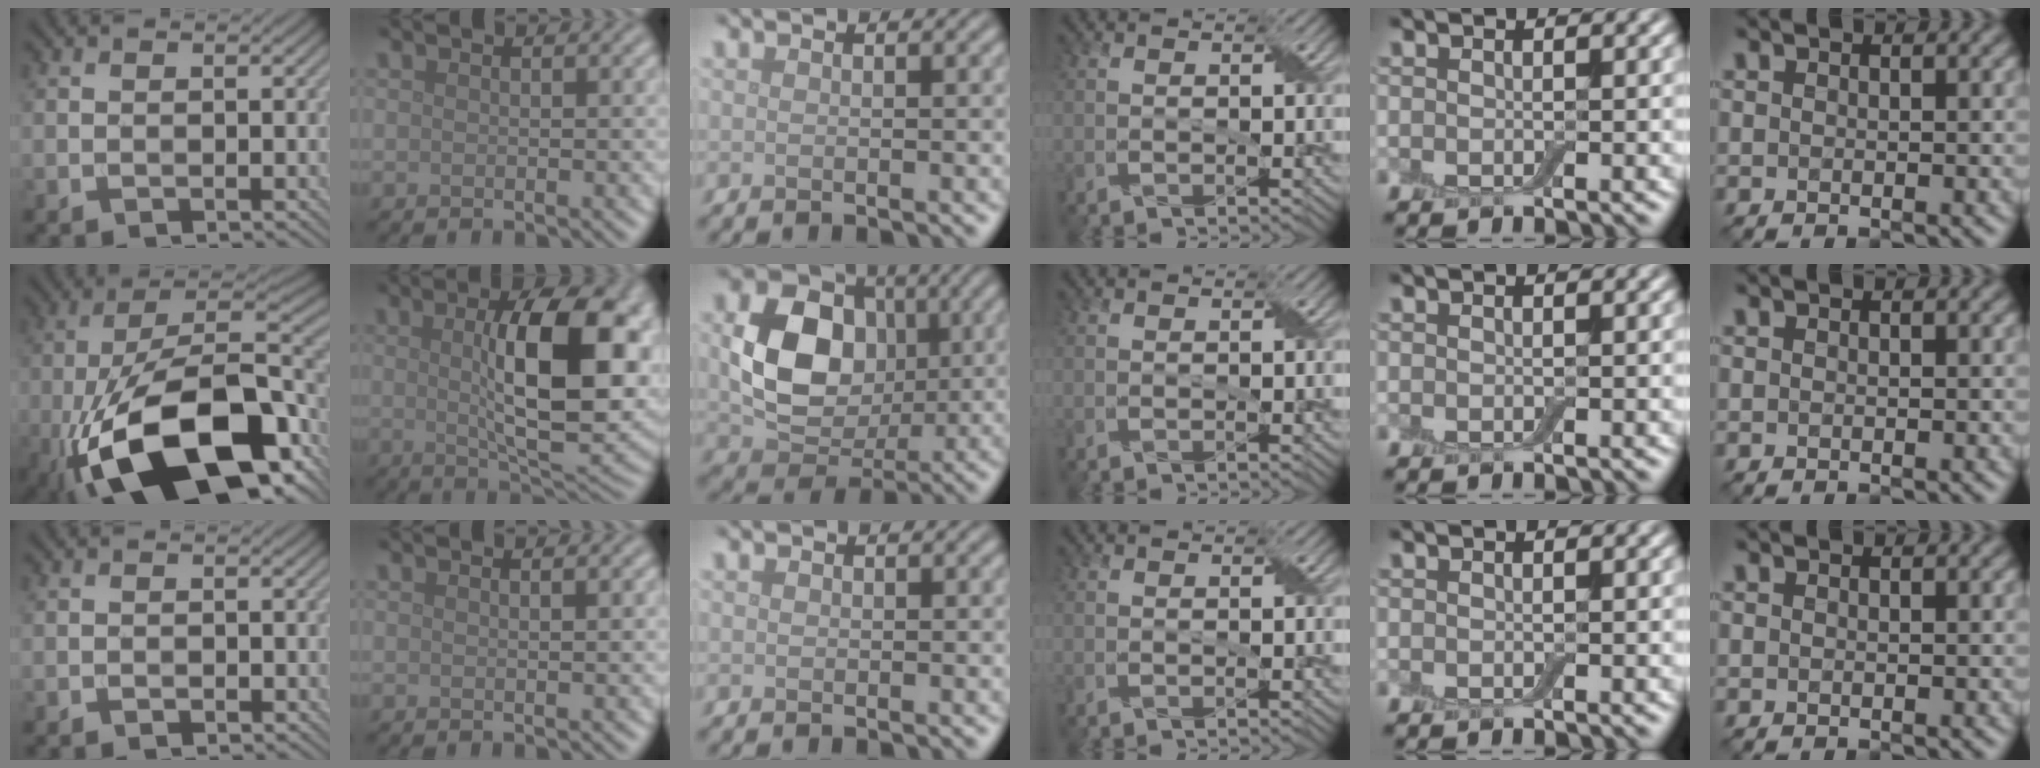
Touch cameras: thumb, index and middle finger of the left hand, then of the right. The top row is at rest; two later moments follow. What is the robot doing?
{"motion": "peel", "object": "aluminum foil"}